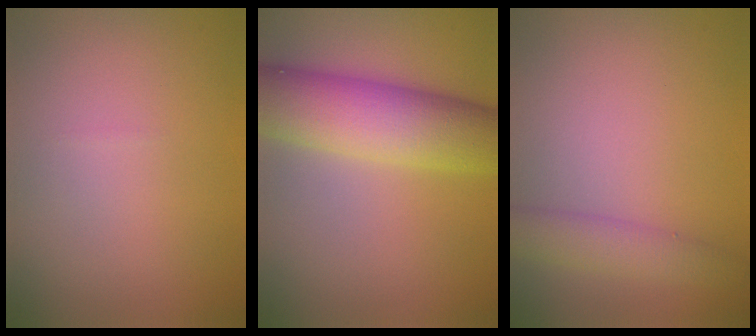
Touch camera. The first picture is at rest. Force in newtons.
{"total": 9.1, "press": 9.1, "slide": 0.3}
{"total": 2.9, "press": 2.9, "slide": 0.1}